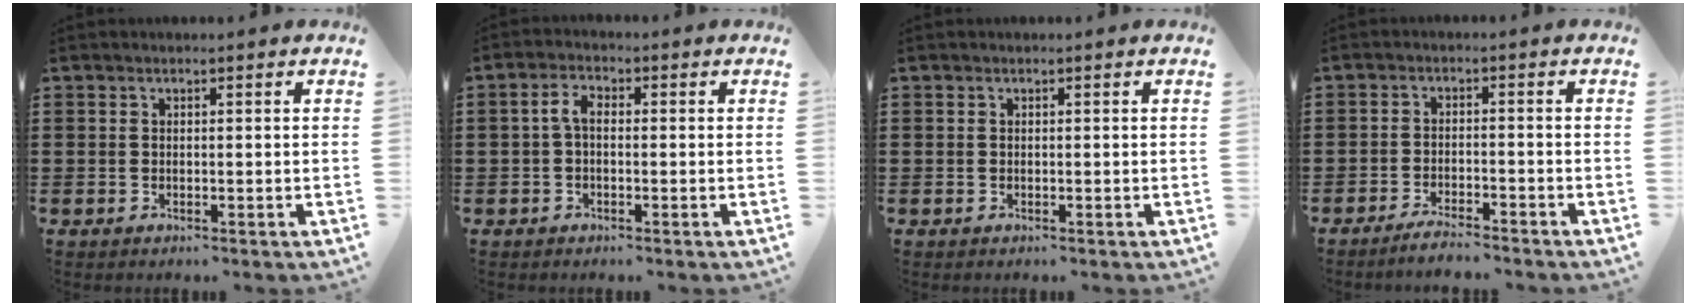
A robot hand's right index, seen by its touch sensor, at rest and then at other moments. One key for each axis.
{"total": 2.9, "fx": -0.2, "fy": 1.4, "fz": 2.5, "tx": -0.065, "ty": 0.001, "tz": -0.010}
{"total": 0.0}
{"total": 3.0, "fx": -2.8, "fy": 0.0, "fz": 0.8, "tx": -0.016, "ty": 0.004, "tz": -0.057}